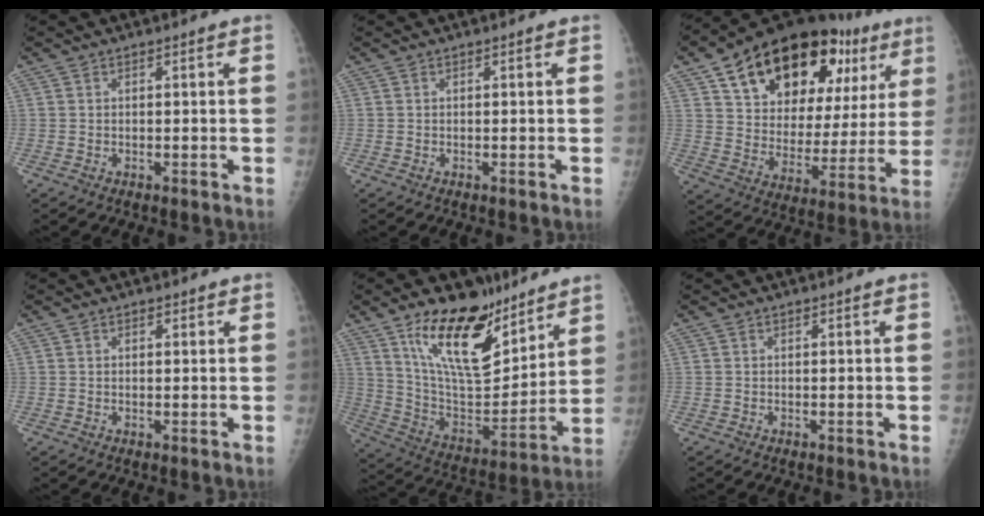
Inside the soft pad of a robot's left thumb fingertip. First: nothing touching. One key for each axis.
{"total": 0.0}
{"total": 28.7, "fx": 14.8, "fy": 15.1, "fz": 19.3, "tx": -0.252, "ty": -0.013, "tz": 0.233}
{"total": 1.0, "fx": 0.6, "fy": 0.6, "fz": 0.4, "tx": 0.001, "ty": -0.003, "tz": 0.006}
{"total": 21.2, "fx": 13.3, "fy": 9.5, "fz": 13.5, "tx": -0.178, "ty": -0.086, "tz": 0.241}
{"total": 0.0}